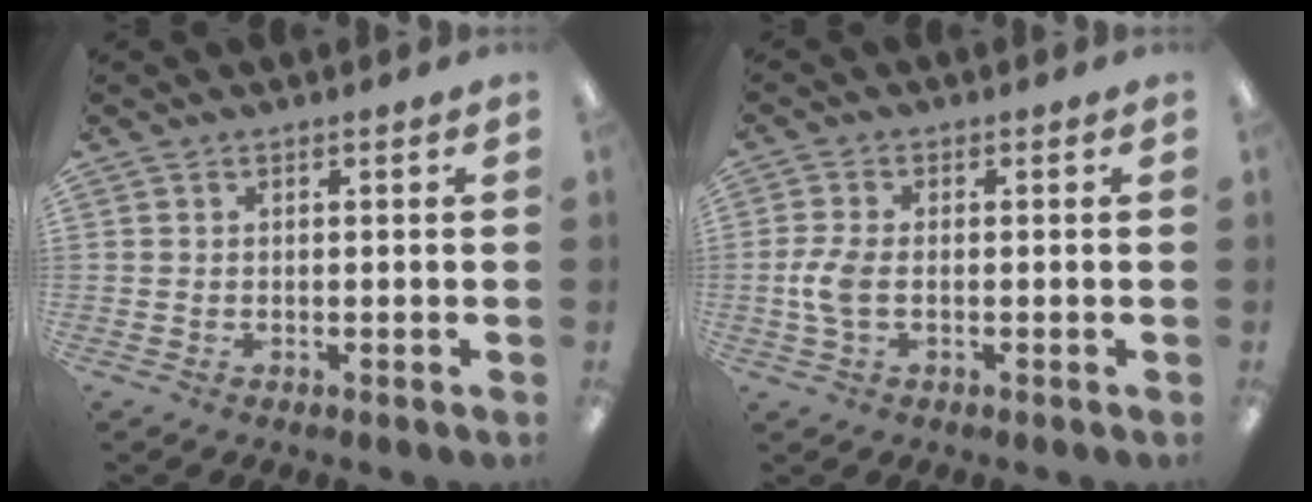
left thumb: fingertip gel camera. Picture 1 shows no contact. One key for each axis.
{"total": 5.7, "fx": -0.6, "fy": 3.1, "fz": 4.8, "tx": -0.107, "ty": -0.001, "tz": -0.014}